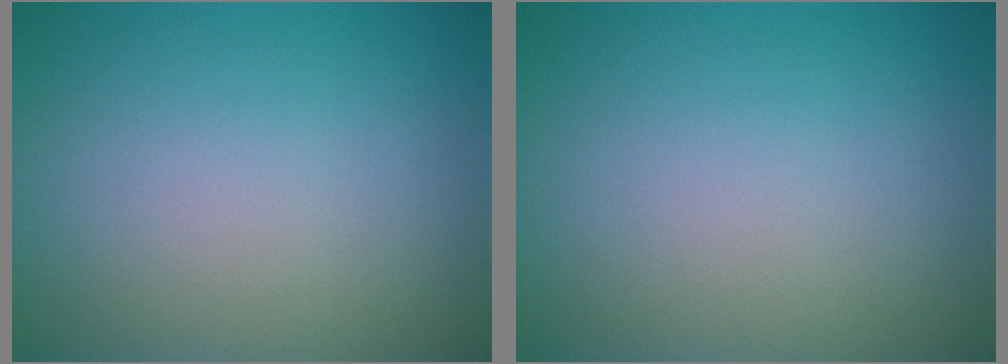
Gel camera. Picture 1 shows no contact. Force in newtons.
{"total": 0.0}